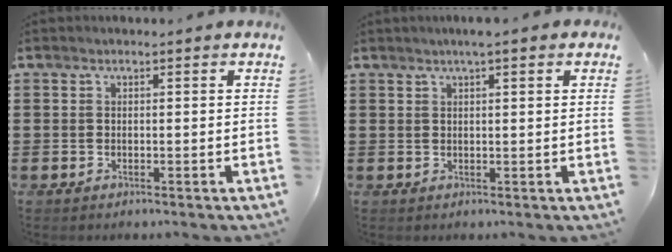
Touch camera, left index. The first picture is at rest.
{"total": 2.3, "force": [1.5, 0.0, 1.8], "torque": [-0.037, 0.002, 0.026]}